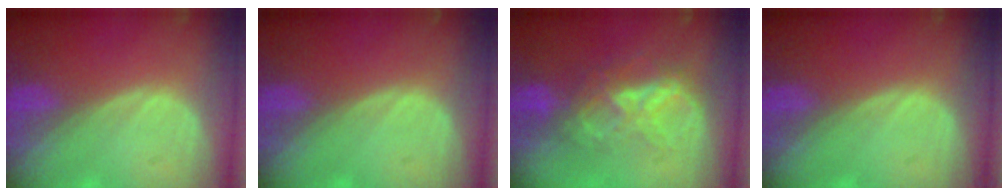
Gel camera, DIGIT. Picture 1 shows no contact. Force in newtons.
{"total": 0.0}
{"total": 6.6, "press": 6.4, "slide": 1.5}
{"total": 0.0}